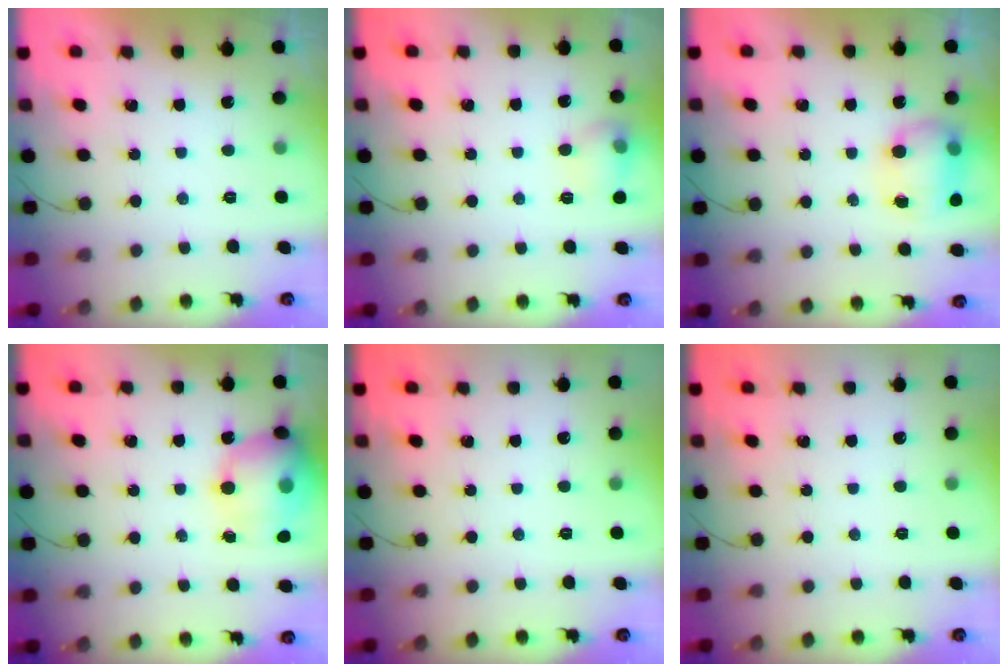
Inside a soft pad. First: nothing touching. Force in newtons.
{"total": 7.9, "press": 7.8, "slide": 1.0}
{"total": 11.9, "press": 9.6, "slide": 7.0}
{"total": 19.6, "press": 19.4, "slide": 3.3}
{"total": 0.0}
{"total": 0.0}